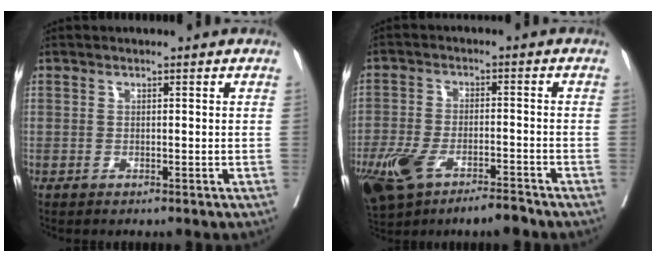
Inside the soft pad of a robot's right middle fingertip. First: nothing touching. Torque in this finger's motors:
{"motor_torque": [1.10, -1.04, 0.22, 0.10]}